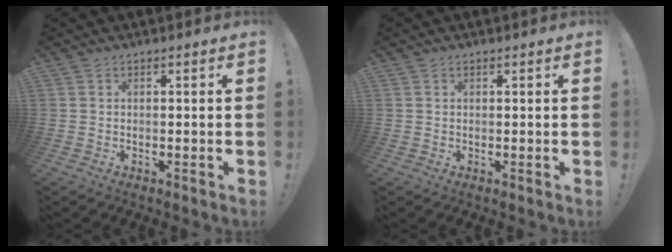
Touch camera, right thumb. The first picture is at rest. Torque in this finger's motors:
{"motor_torque": [-0.10, -0.27, 0.19, -0.09, -0.01]}